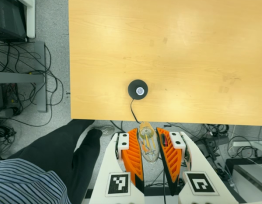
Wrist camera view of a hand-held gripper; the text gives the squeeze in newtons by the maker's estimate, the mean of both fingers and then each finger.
{"total": 21.0, "left": 23.6, "right": 18.4}